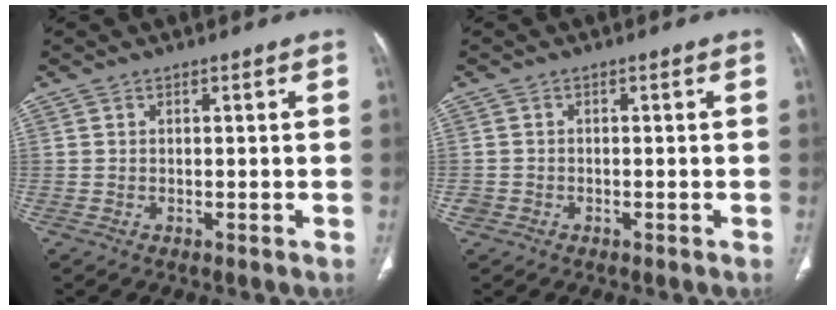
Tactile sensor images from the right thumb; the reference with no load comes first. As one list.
[{"total": 1.3, "force": [-0.6, 1.1, 0.2], "torque": [-0.003, 0.004, -0.014]}]